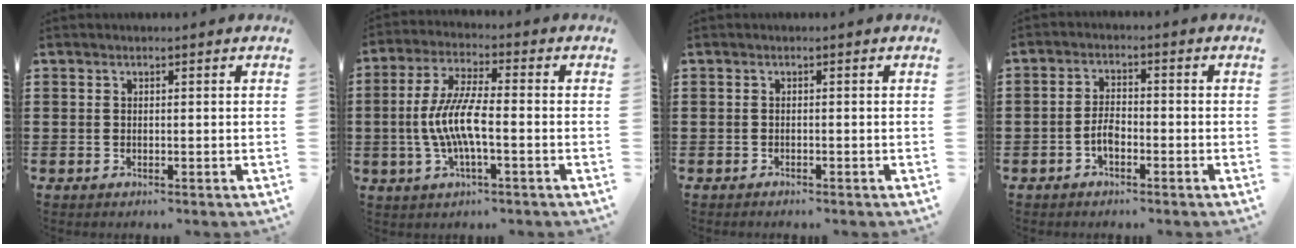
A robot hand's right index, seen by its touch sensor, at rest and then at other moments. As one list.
[{"total": 7.9, "force": [-1.8, 1.9, 7.5], "torque": [-0.169, -0.013, -0.042]}, {"total": 0.6, "force": [-0.6, 0.1, 0.0], "torque": [-0.002, 0.000, -0.012]}, {"total": 3.2, "force": [-1.5, 1.8, 2.3], "torque": [-0.058, 0.000, -0.033]}]